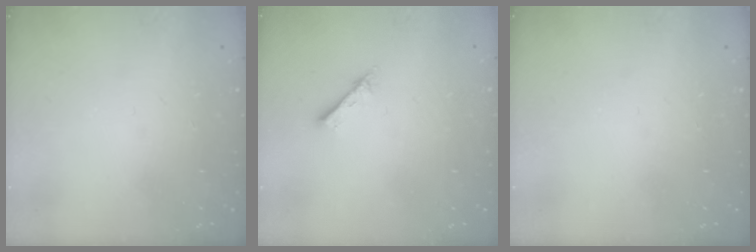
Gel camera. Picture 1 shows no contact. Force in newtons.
{"total": 2.4, "press": 2.4, "slide": 0.3}
{"total": 0.0}